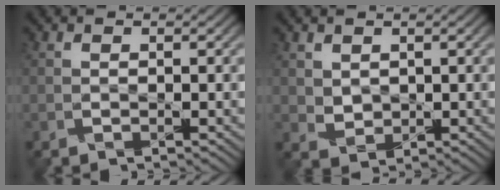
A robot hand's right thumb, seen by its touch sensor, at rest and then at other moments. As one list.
[{"total": 2.4, "force": [1.7, 1.6, 0.5], "torque": [-0.029, -0.005, 0.039]}]